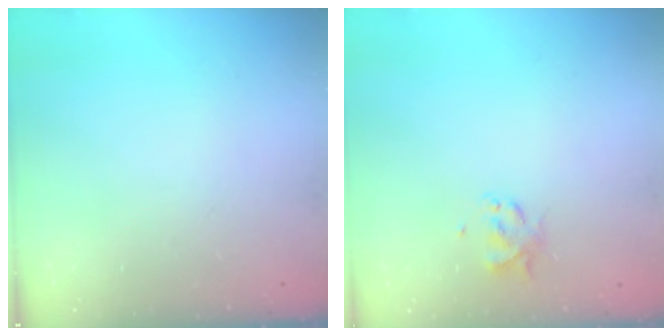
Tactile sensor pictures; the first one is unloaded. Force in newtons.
{"total": 2.0, "press": 1.9, "slide": 0.5}